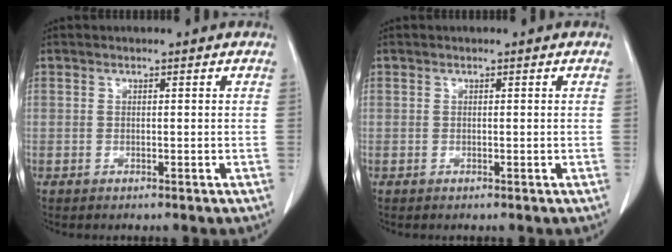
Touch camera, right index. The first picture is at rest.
{"total": 0.0}